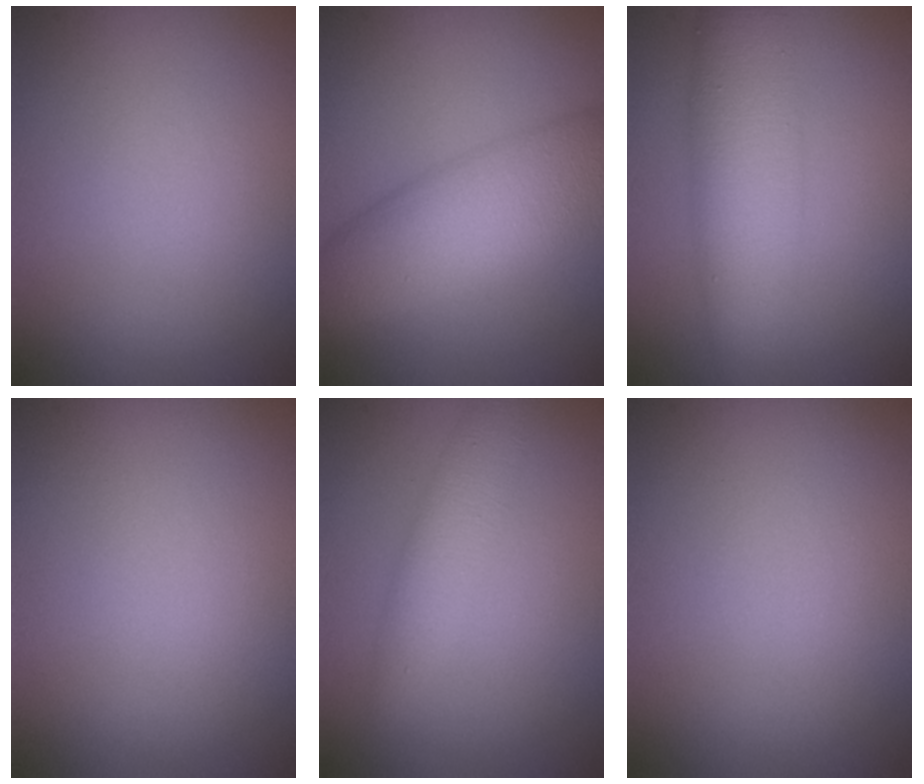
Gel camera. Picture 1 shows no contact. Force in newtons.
{"total": 7.9, "press": 7.9, "slide": 0.1}
{"total": 6.1, "press": 6.1, "slide": 0.1}
{"total": 0.0}
{"total": 2.9, "press": 2.9, "slide": 0.1}
{"total": 0.0}